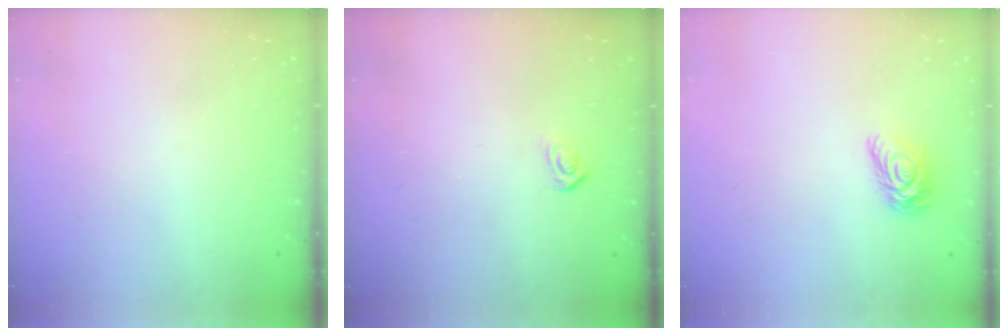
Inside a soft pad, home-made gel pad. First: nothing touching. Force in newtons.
{"total": 3.6, "press": 3.6, "slide": 0.4}
{"total": 8.5, "press": 8.5, "slide": 0.2}